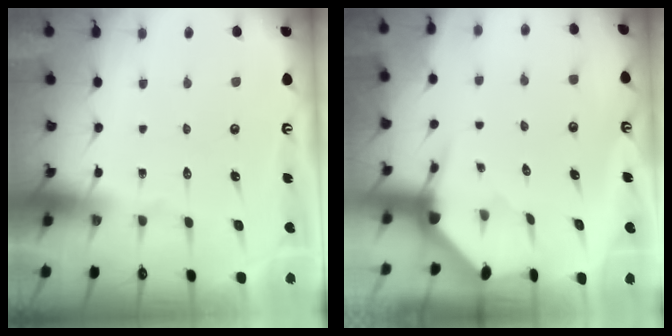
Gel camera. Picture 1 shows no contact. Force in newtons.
{"total": 3.3, "press": 3.3, "slide": 0.3}